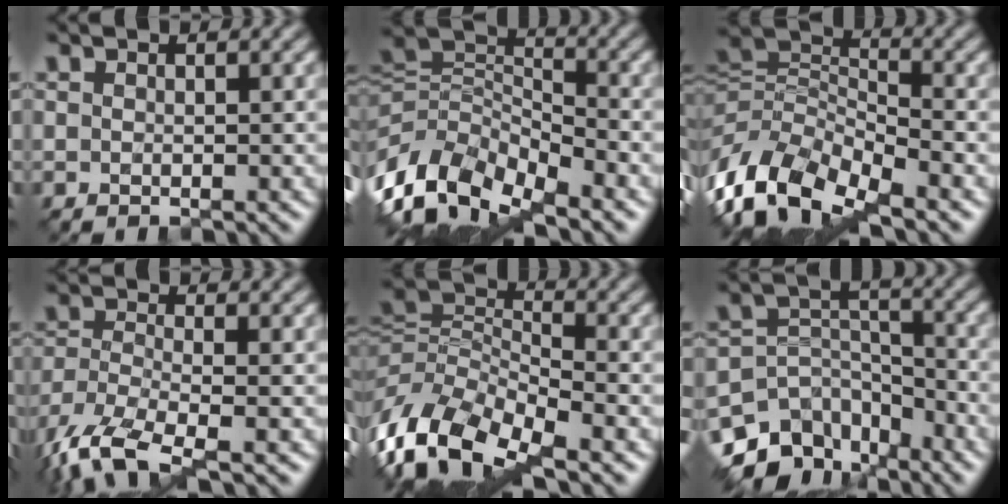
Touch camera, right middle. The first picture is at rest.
{"total": 9.7, "force": [-5.3, 5.0, 6.4], "torque": [-0.122, -0.013, -0.103]}
{"total": 9.6, "force": [-5.7, 4.3, 6.4], "torque": [-0.121, -0.007, -0.121]}
{"total": 8.1, "force": [-5.2, 2.7, 5.6], "torque": [-0.129, -0.025, -0.110]}
{"total": 10.6, "force": [-5.9, 4.6, 7.4], "torque": [-0.147, -0.007, -0.126]}
{"total": 9.3, "force": [-6.8, 5.3, 3.5], "torque": [-0.059, 0.005, -0.118]}